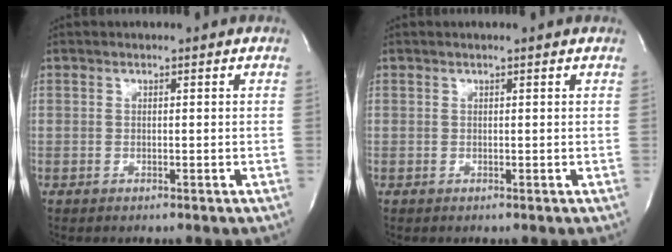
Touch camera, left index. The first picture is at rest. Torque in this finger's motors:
{"motor_torque": [0.22, -0.20, -0.03, -0.01]}